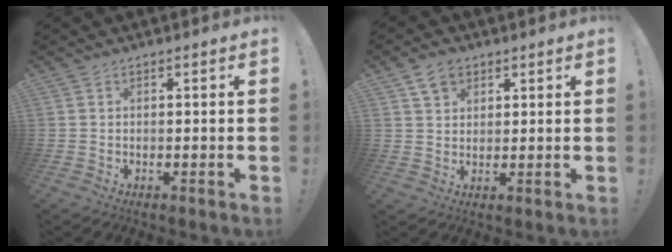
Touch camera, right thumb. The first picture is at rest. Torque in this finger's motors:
{"motor_torque": [-0.41, 0.51, -0.14, 0.15, 0.00]}